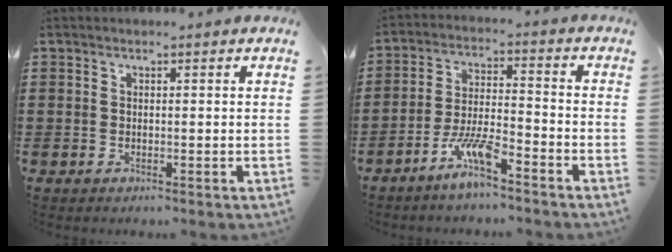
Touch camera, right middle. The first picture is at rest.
{"total": 7.1, "force": [-5.2, 1.0, 4.7], "torque": [-0.104, -0.006, -0.101]}